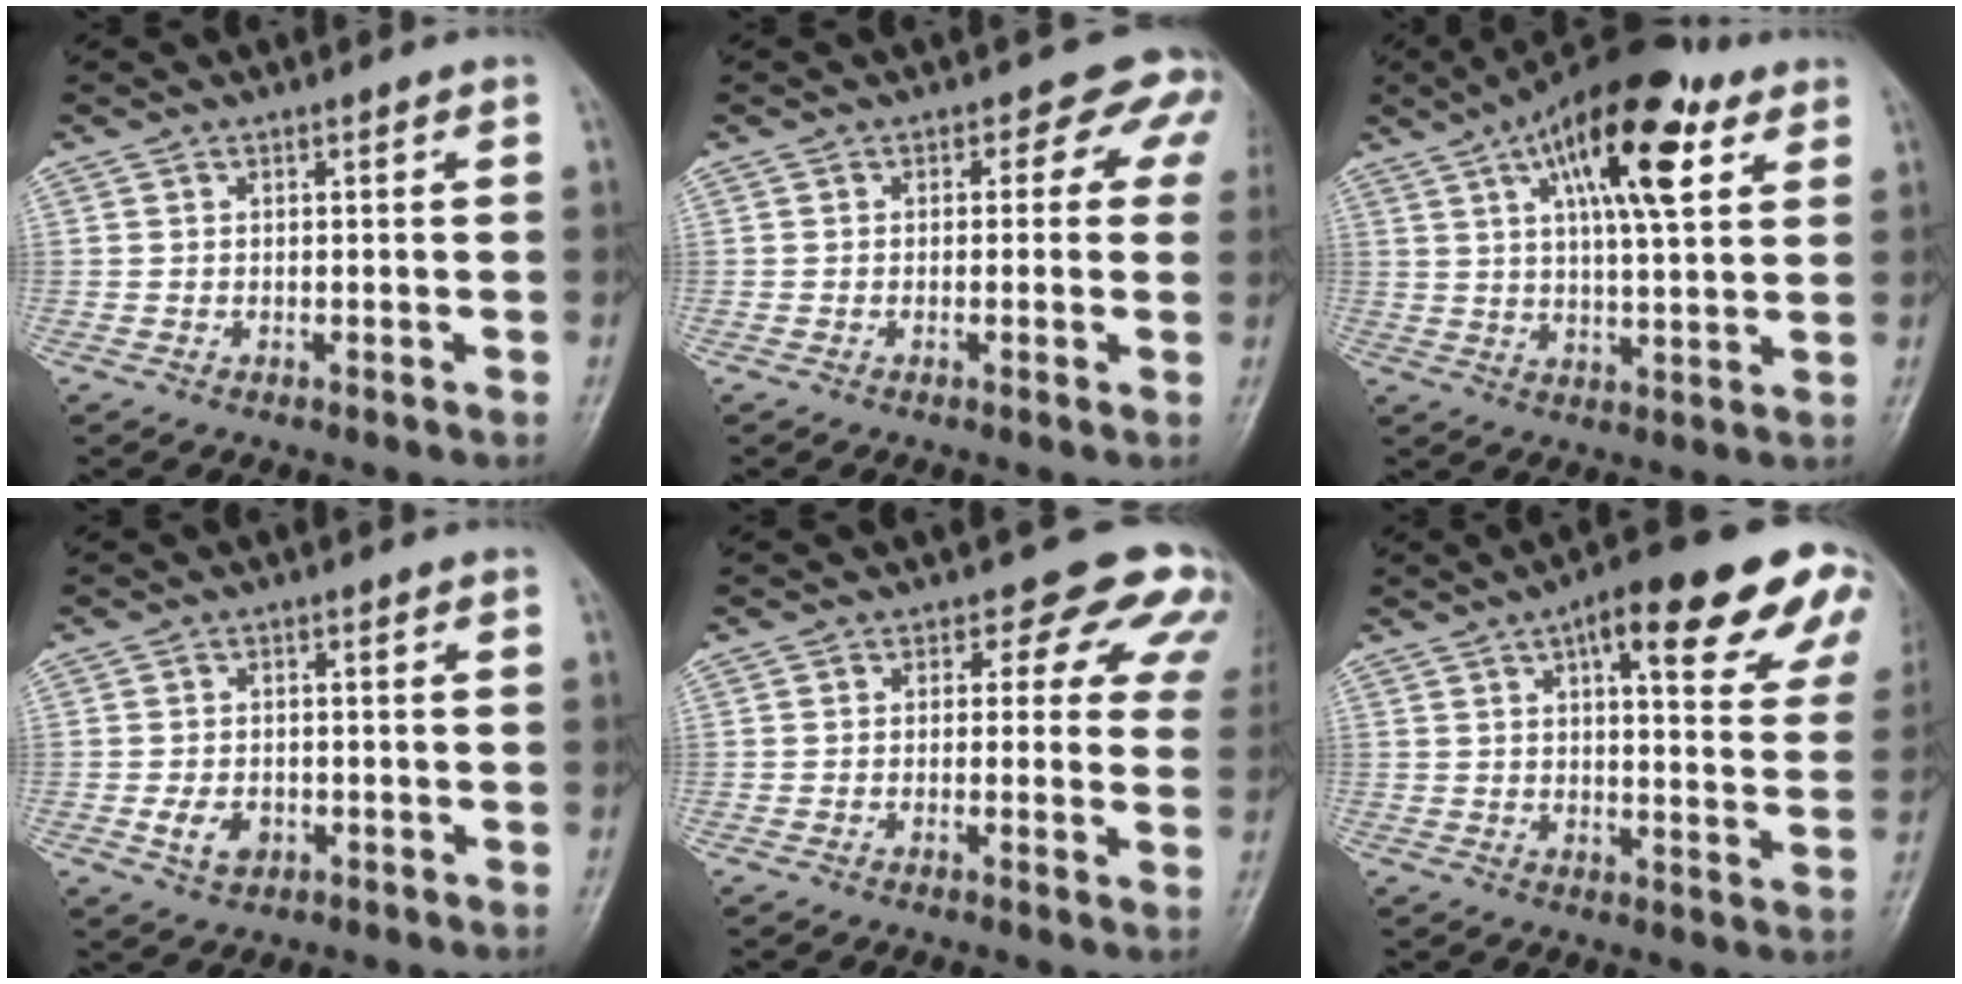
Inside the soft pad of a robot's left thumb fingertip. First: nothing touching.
{"total": 4.5, "force": [1.9, 3.6, 1.9], "torque": [0.020, -0.001, -0.005]}
{"total": 18.5, "force": [8.2, 6.7, 15.2], "torque": [-0.210, -0.008, 0.124]}
{"total": 3.9, "force": [-1.2, 2.9, 2.3], "torque": [-0.031, 0.003, -0.018]}
{"total": 9.0, "force": [5.3, 5.6, 4.6], "torque": [0.002, -0.015, 0.035]}
{"total": 20.5, "force": [10.9, 5.9, 16.3], "torque": [-0.184, -0.014, 0.131]}